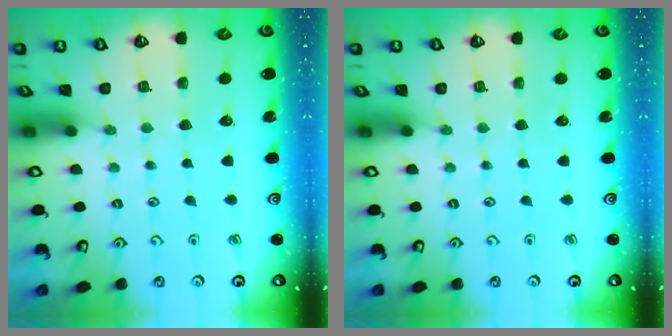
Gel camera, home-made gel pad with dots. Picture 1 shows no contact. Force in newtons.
{"total": 0.0}